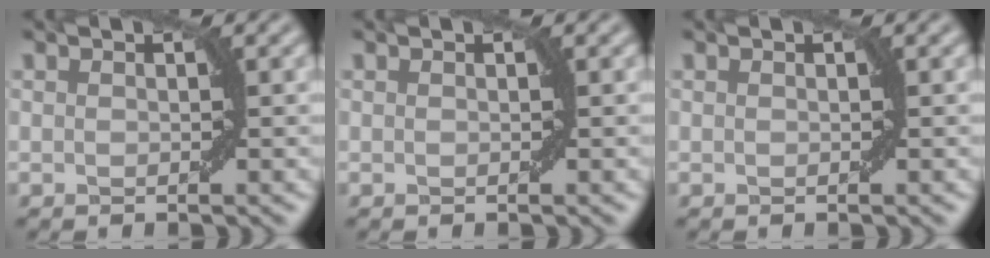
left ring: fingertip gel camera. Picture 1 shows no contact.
{"total": 0.0}
{"total": 0.0}